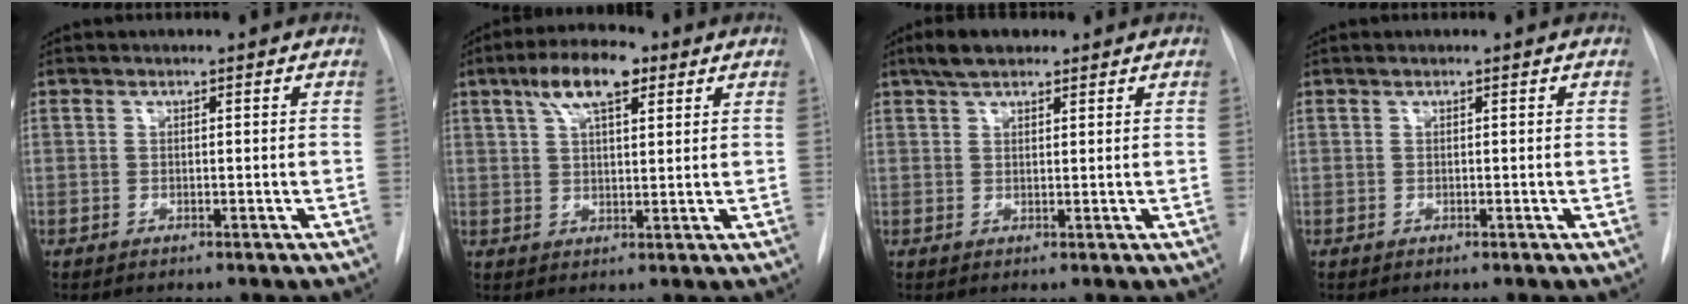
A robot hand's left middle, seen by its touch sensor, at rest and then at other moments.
{"total": 8.3, "force": [4.5, 2.6, 6.4], "torque": [-0.121, 0.020, 0.077]}
{"total": 4.4, "force": [3.2, 1.7, 2.5], "torque": [-0.052, 0.015, 0.056]}
{"total": 0.0}